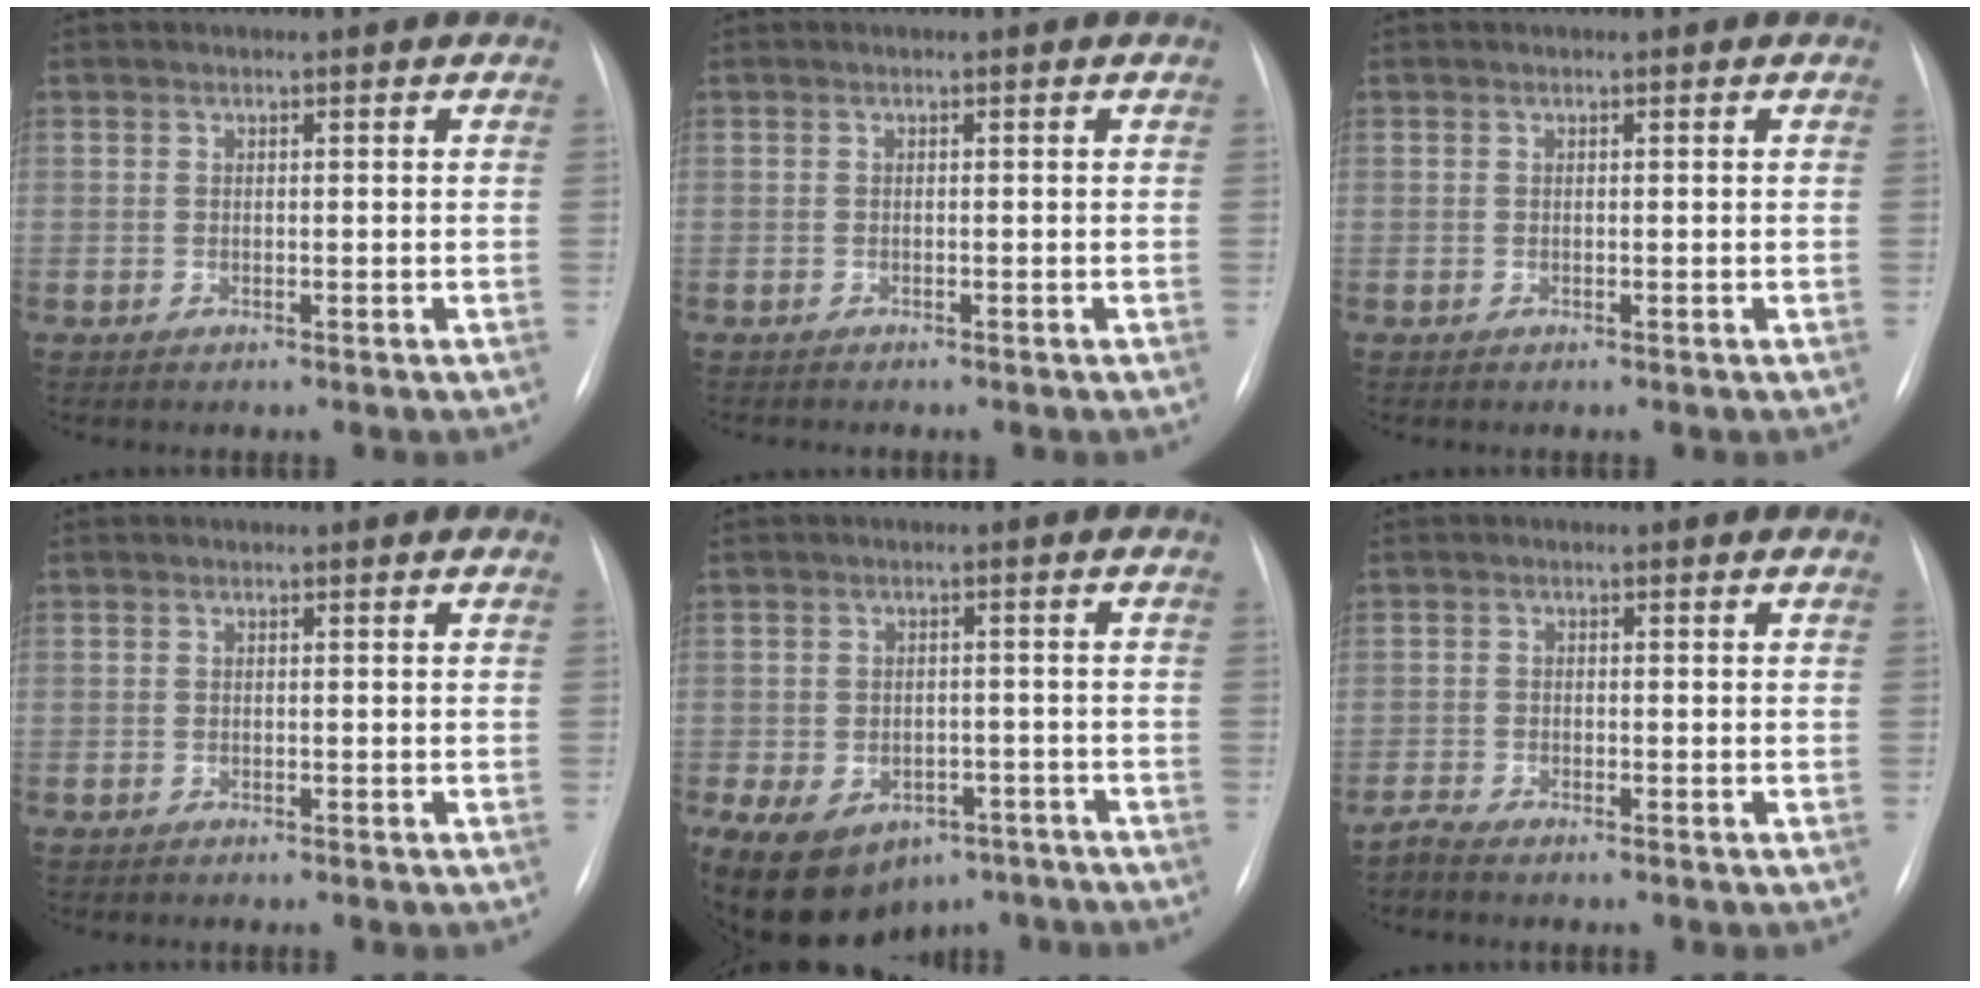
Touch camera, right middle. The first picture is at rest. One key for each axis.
{"total": 0.8, "fx": -0.8, "fy": 0.0, "fz": 0.3, "tx": -0.008, "ty": -0.004, "tz": -0.009}
{"total": 0.0}
{"total": 0.0}
{"total": 14.4, "fx": -8.4, "fy": 9.5, "fz": 6.7, "tx": -0.141, "ty": 0.008, "tz": -0.118}
{"total": 1.6, "fx": -1.5, "fy": -0.1, "fz": 0.4, "tx": -0.015, "ty": -0.004, "tz": -0.031}